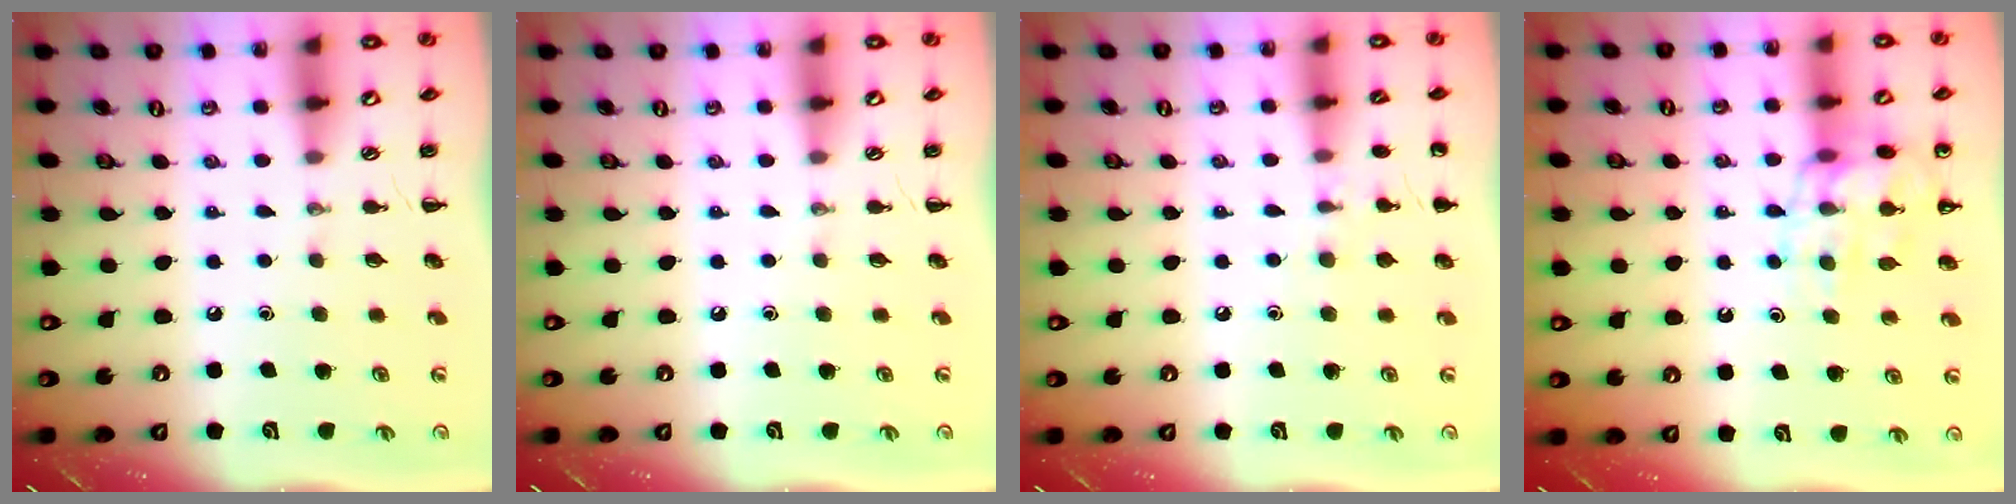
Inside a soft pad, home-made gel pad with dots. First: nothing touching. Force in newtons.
{"total": 0.0}
{"total": 6.5, "press": 6.3, "slide": 1.7}
{"total": 14.9, "press": 14.7, "slide": 2.6}